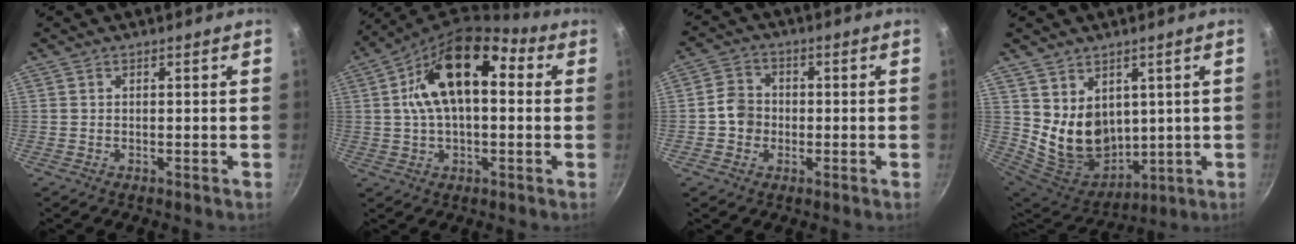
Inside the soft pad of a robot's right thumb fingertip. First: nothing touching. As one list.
[{"total": 15.5, "force": [2.9, 8.7, 12.6], "torque": [-0.193, 0.029, 0.030]}, {"total": 5.3, "force": [-0.8, 4.8, 2.1], "torque": [-0.013, 0.017, -0.025]}, {"total": 12.9, "force": [3.7, 10.1, 7.2], "torque": [-0.099, -0.036, 0.094]}]